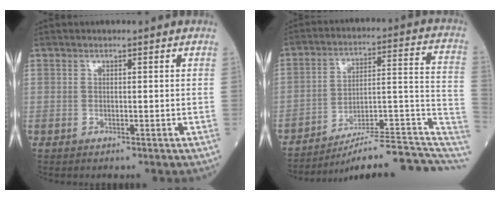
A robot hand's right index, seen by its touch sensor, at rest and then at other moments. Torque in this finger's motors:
{"motor_torque": [-1.25, -0.89, -0.71, -0.14]}